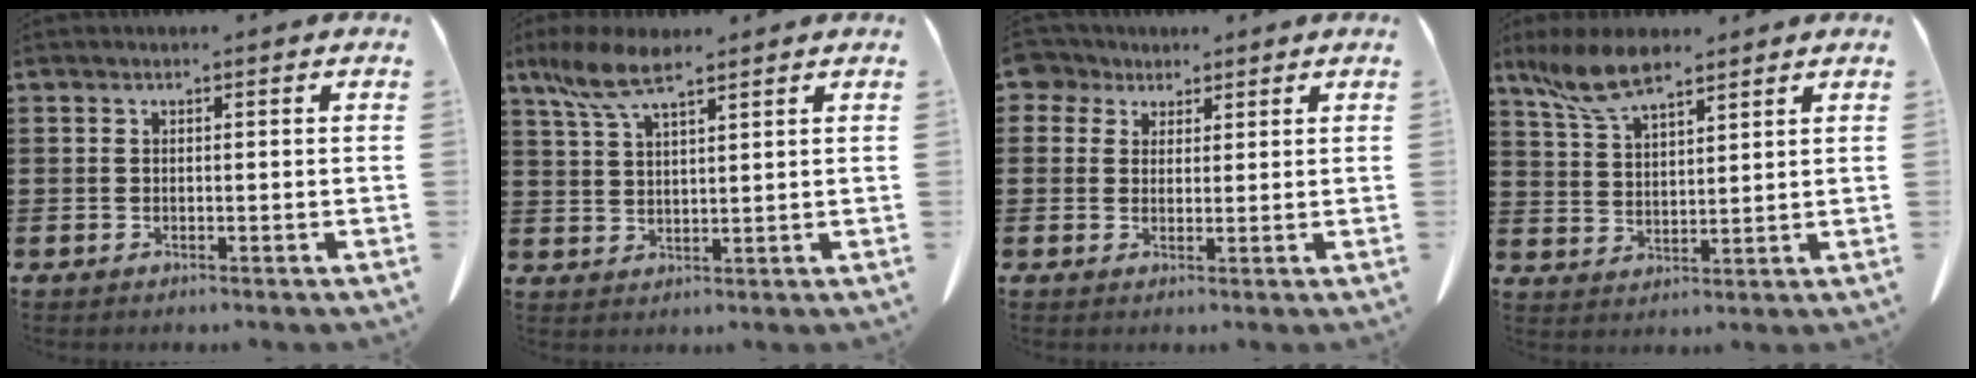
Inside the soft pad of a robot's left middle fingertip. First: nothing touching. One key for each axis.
{"total": 6.6, "fx": 4.5, "fy": 1.5, "fz": 4.6, "tx": -0.107, "ty": -0.008, "tz": 0.081}
{"total": 3.8, "fx": 2.7, "fy": 2.6, "fz": 0.9, "tx": -0.026, "ty": 0.008, "tz": 0.049}
{"total": 7.7, "fx": 5.9, "fy": 2.3, "fz": 4.4, "tx": -0.110, "ty": -0.008, "tz": 0.110}